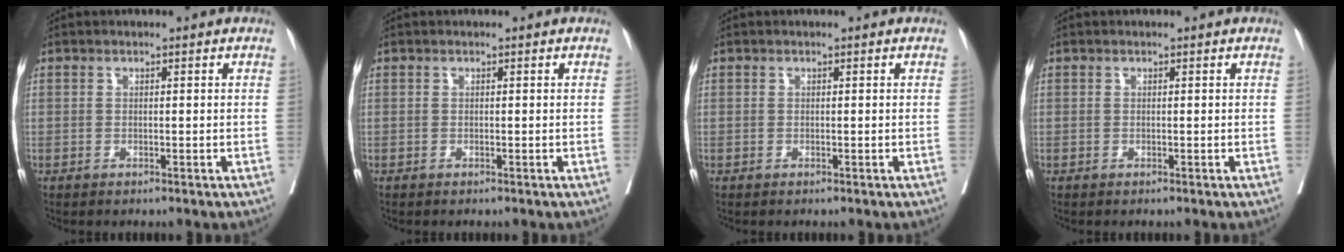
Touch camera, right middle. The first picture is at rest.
{"total": 0.0}
{"total": 0.0}
{"total": 0.0}